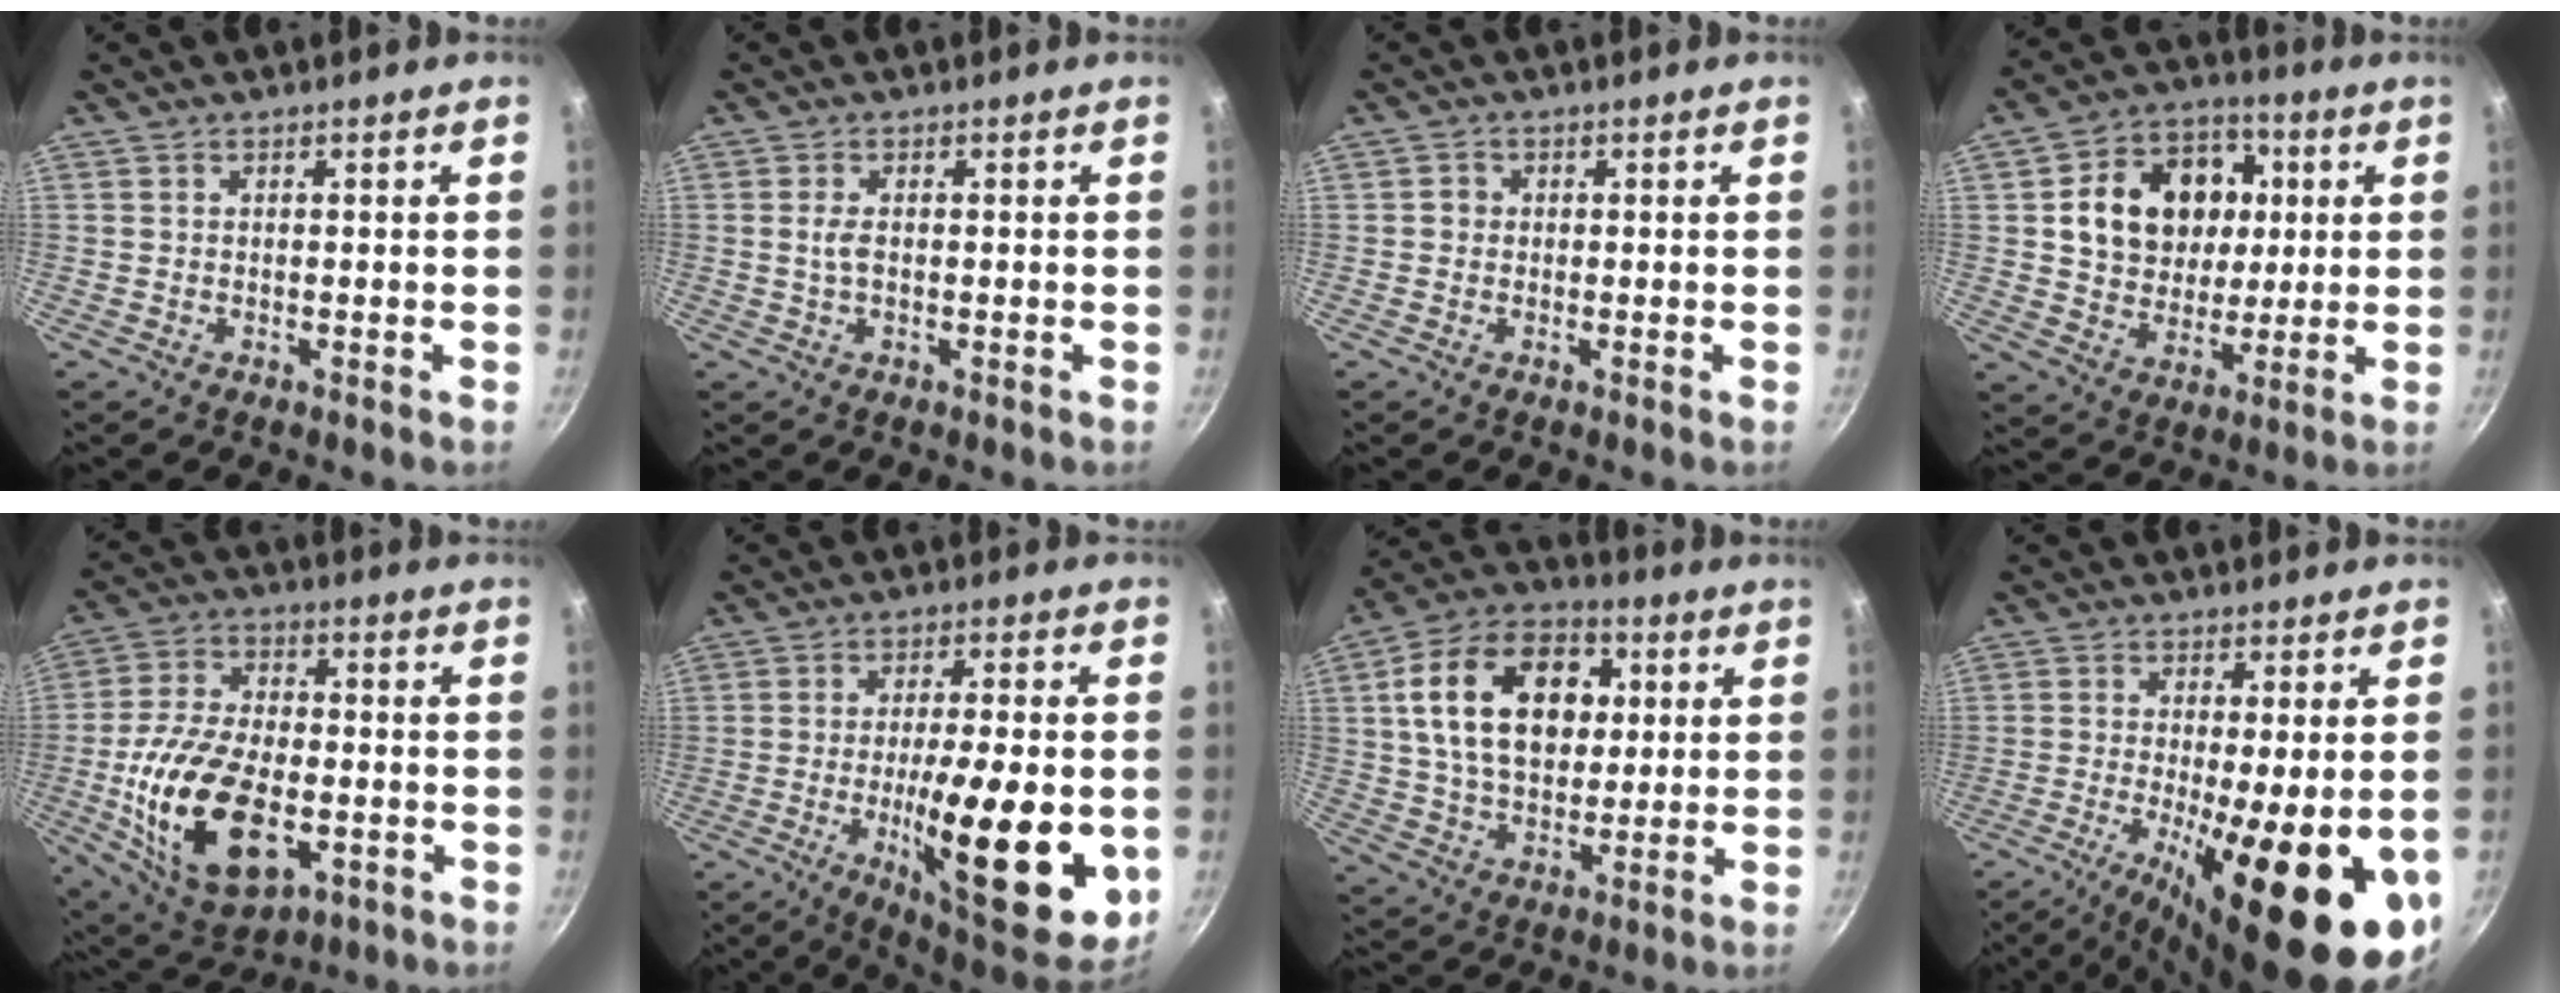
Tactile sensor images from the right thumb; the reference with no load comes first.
{"total": 2.2, "force": [0.0, 1.0, 1.9], "torque": [-0.039, 0.001, -0.002]}
{"total": 1.4, "force": [-0.1, 1.3, 0.4], "torque": [-0.002, 0.005, -0.005]}
{"total": 16.9, "force": [3.0, 13.6, 9.5], "torque": [-0.121, 0.011, 0.048]}
{"total": 21.8, "force": [-5.4, 12.0, 17.4], "torque": [-0.318, 0.017, -0.084]}
{"total": 24.2, "force": [-5.1, 6.8, 22.7], "torque": [-0.318, -0.001, -0.073]}
{"total": 19.9, "force": [4.2, 13.5, 14.0], "torque": [-0.208, 0.013, 0.061]}
{"total": 22.3, "force": [-6.1, 6.4, 20.4], "torque": [-0.298, -0.017, -0.080]}